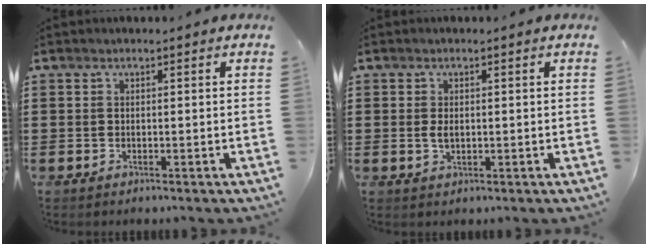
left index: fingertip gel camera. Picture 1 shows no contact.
{"total": 1.9, "force": [0.1, 0.9, 1.7], "torque": [-0.034, 0.002, 0.001]}